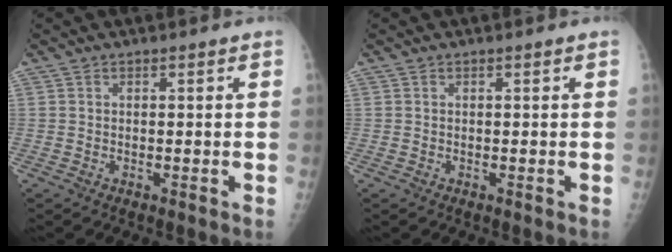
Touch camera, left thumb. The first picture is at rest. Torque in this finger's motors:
{"motor_torque": [0.00, 0.11, -0.08, -0.12, 0.00]}